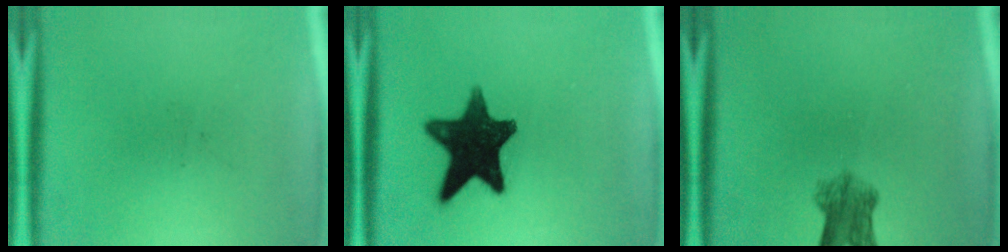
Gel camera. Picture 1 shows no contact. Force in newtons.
{"total": 14.8}
{"total": 5.0}